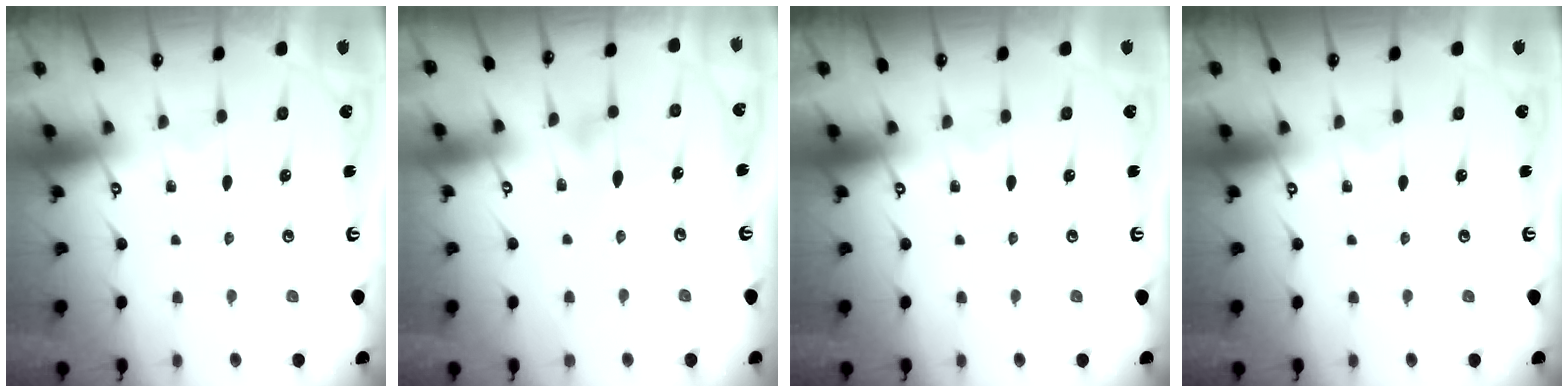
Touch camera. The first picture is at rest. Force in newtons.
{"total": 7.1, "press": 7.1, "slide": 0.3}
{"total": 0.0}
{"total": 0.0}